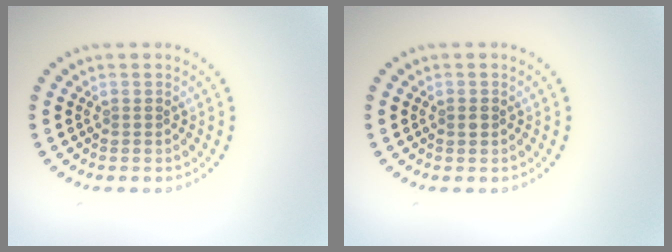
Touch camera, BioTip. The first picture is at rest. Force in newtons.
{"total": 0.9, "press": 0.9, "slide": 0.0}